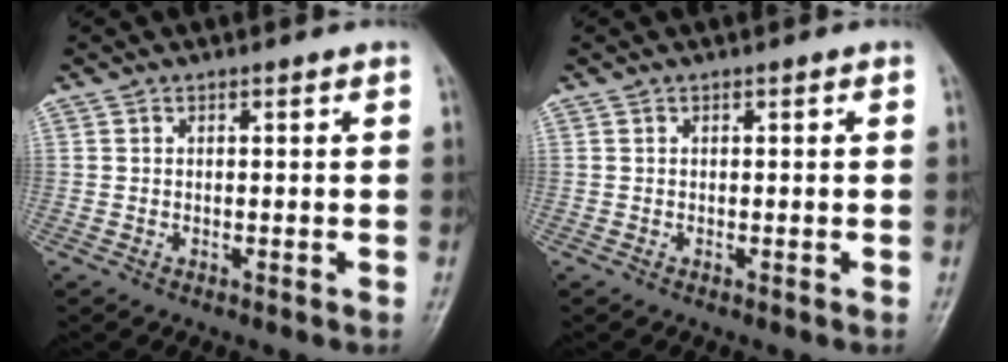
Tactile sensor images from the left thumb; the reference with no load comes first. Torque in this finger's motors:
{"motor_torque": [-0.05, 0.06, -0.01, -0.05, 0.00]}